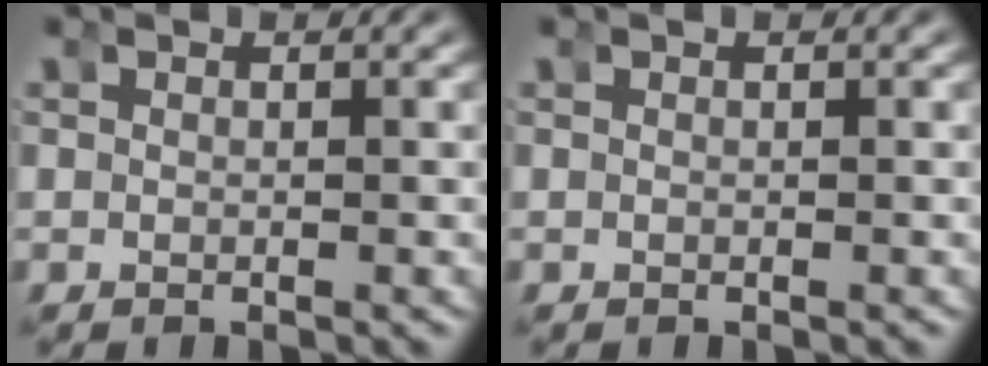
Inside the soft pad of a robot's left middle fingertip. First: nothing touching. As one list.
[{"total": 0.0}]